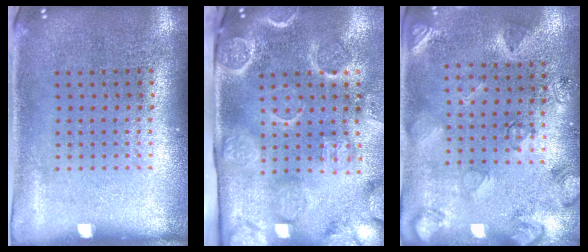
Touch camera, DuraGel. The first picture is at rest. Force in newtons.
{"total": 4.3, "press": 3.4, "slide": 2.6}
{"total": 2.5, "press": 1.8, "slide": 1.8}